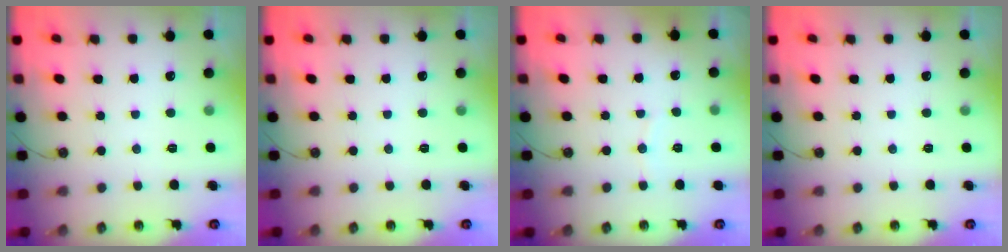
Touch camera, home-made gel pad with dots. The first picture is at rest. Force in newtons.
{"total": 0.0}
{"total": 2.9, "press": 2.9, "slide": 0.3}
{"total": 0.0}